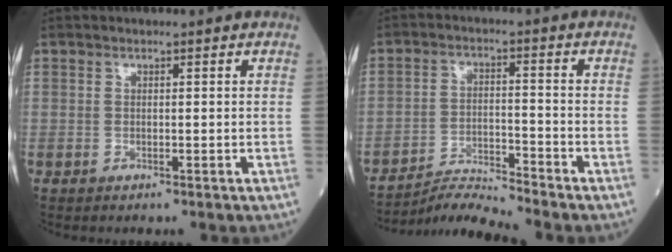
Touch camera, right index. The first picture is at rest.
{"total": 6.2, "force": [-5.8, -2.1, -0.2], "torque": [-0.010, -0.007, -0.105]}